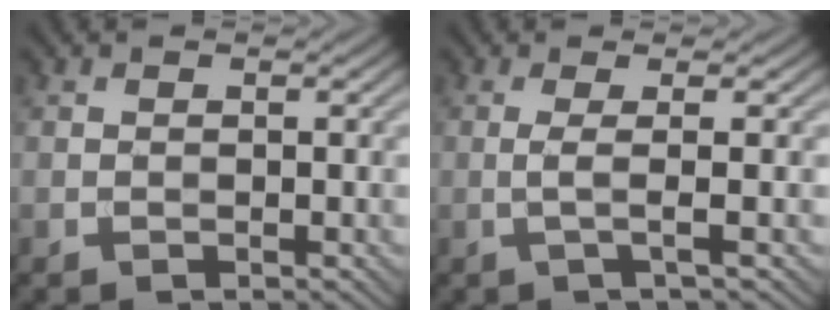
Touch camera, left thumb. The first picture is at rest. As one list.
[{"total": 2.5, "force": [0.1, 0.3, 2.5], "torque": [-0.049, 0.002, -0.012]}]